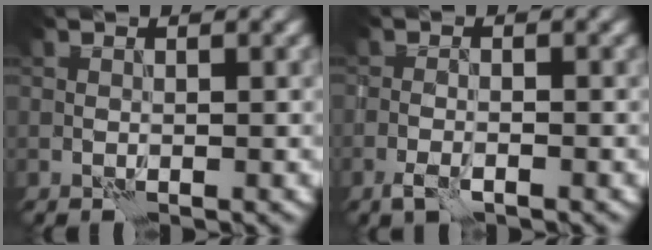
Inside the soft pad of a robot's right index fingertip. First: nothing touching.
{"total": 1.5, "force": [-1.0, 0.3, 1.0], "torque": [-0.023, 0.000, -0.022]}